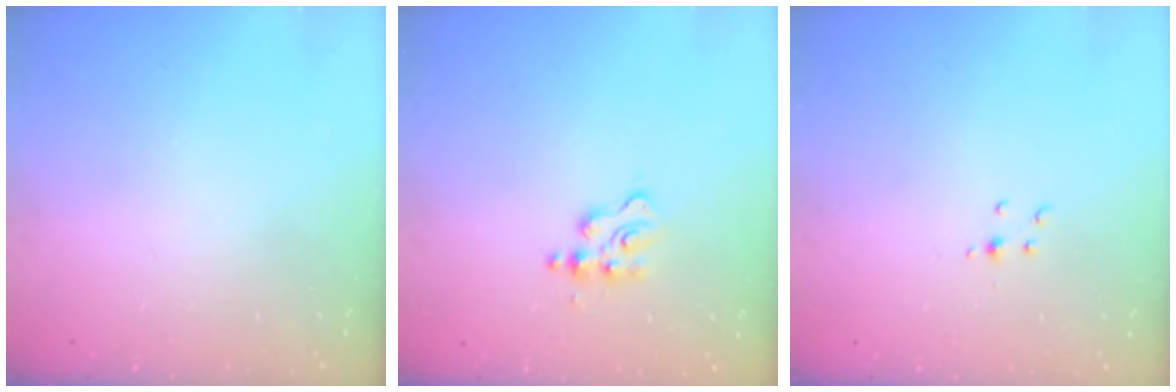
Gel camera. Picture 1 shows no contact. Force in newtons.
{"total": 2.1, "press": 2.0, "slide": 0.4}
{"total": 3.5, "press": 3.4, "slide": 0.8}